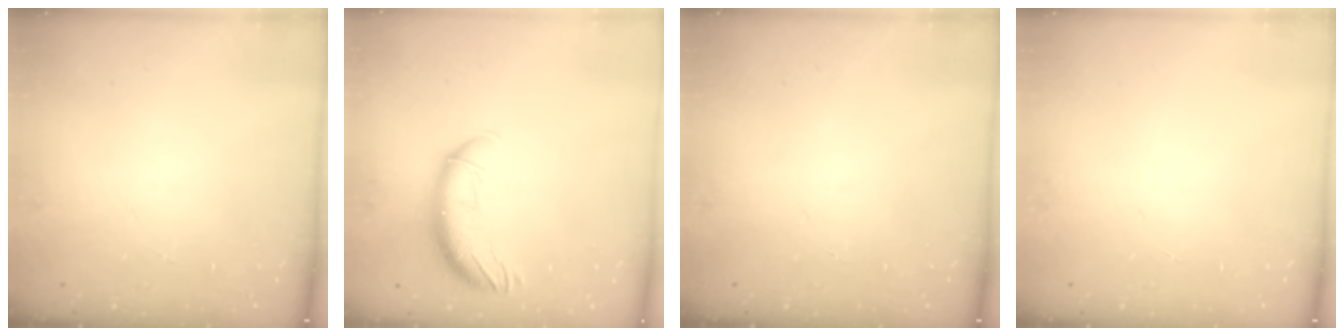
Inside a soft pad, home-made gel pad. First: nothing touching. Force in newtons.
{"total": 11.2, "press": 11.1, "slide": 1.7}
{"total": 0.0}
{"total": 0.0}